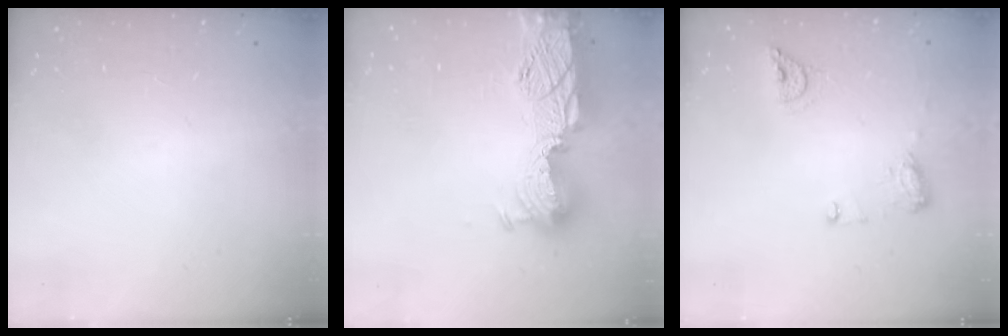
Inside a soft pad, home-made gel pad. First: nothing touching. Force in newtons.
{"total": 19.3, "press": 19.2, "slide": 1.1}
{"total": 9.1, "press": 9.1, "slide": 1.1}